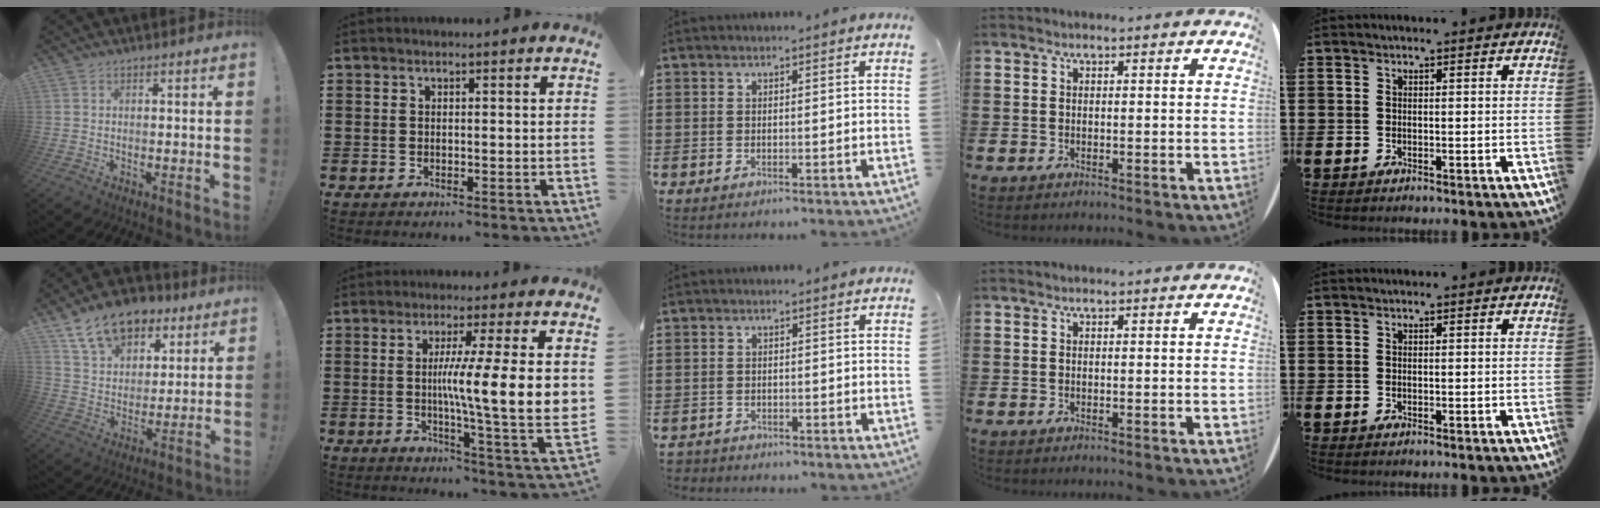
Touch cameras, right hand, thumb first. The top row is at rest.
{"thumb": {"total": 15.4, "force": [10.1, 9.5, 6.7], "torque": [-0.102, -0.063, 0.188]}, "index": {"total": 10.5, "force": [1.9, 0.3, 10.3], "torque": [-0.184, -0.016, 0.027]}, "middle": {"total": 1.3, "force": [-1.3, 0.4, -0.1], "torque": [-0.002, 0.000, -0.029]}}